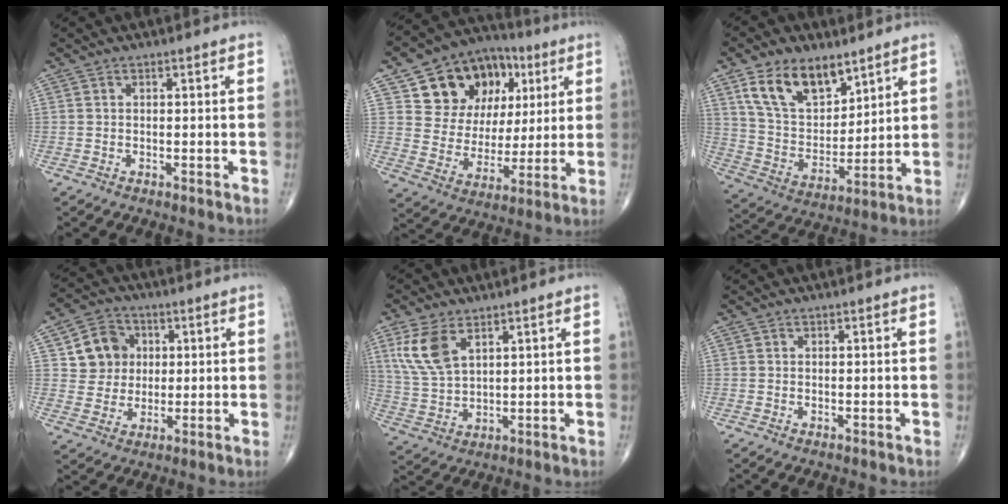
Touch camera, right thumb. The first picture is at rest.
{"total": 19.3, "force": [7.6, 14.2, 10.5], "torque": [-0.122, 0.006, 0.136]}
{"total": 15.1, "force": [8.9, 8.6, 8.6], "torque": [-0.120, -0.042, 0.175]}
{"total": 9.4, "force": [2.3, 8.5, 3.4], "torque": [-0.021, -0.002, 0.038]}
{"total": 9.0, "force": [4.5, 4.6, 6.3], "torque": [-0.129, -0.011, 0.100]}
{"total": 0.0}